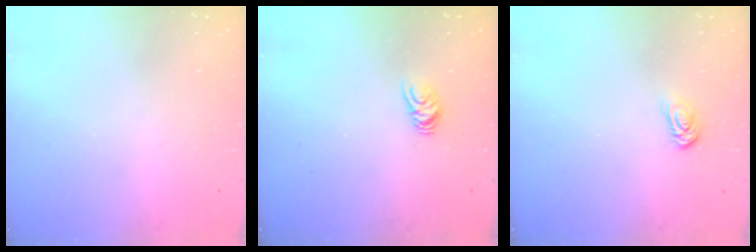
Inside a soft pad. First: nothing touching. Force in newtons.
{"total": 4.8, "press": 4.8, "slide": 0.4}
{"total": 3.4, "press": 3.3, "slide": 0.6}